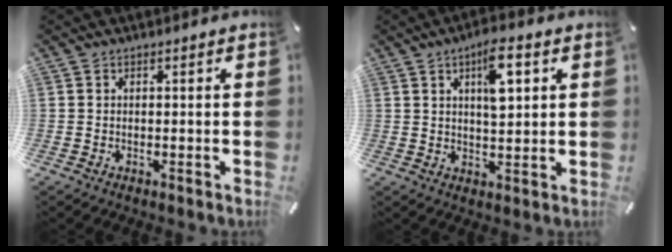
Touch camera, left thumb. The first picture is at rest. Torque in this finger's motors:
{"motor_torque": [1.45, 1.45, 0.92, -0.92, 0.33]}